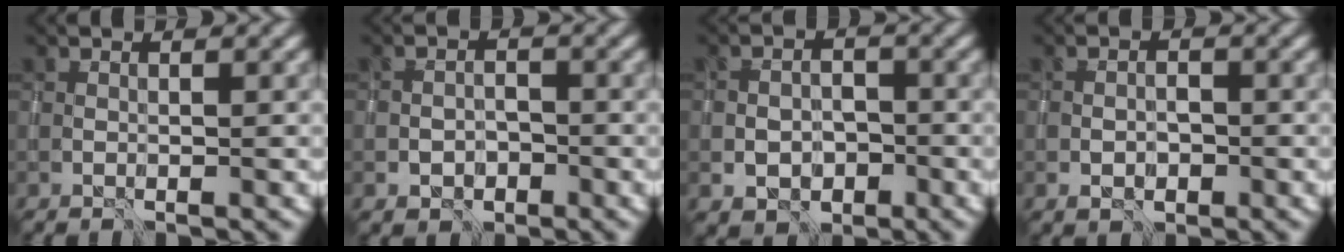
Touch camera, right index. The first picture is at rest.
{"total": 2.0, "force": [-1.1, 1.5, 0.8], "torque": [-0.011, 0.004, -0.019]}
{"total": 3.2, "force": [-1.2, 2.4, 1.6], "torque": [-0.023, 0.001, -0.021]}
{"total": 1.5, "force": [-0.6, 1.1, 0.9], "torque": [-0.014, 0.003, -0.010]}